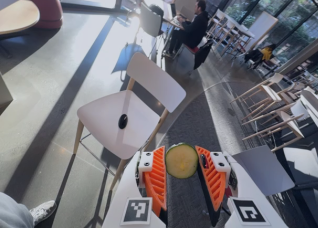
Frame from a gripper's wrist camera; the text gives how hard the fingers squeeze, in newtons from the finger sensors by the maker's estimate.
{"total": 8.8, "left": 9.2, "right": 8.4}